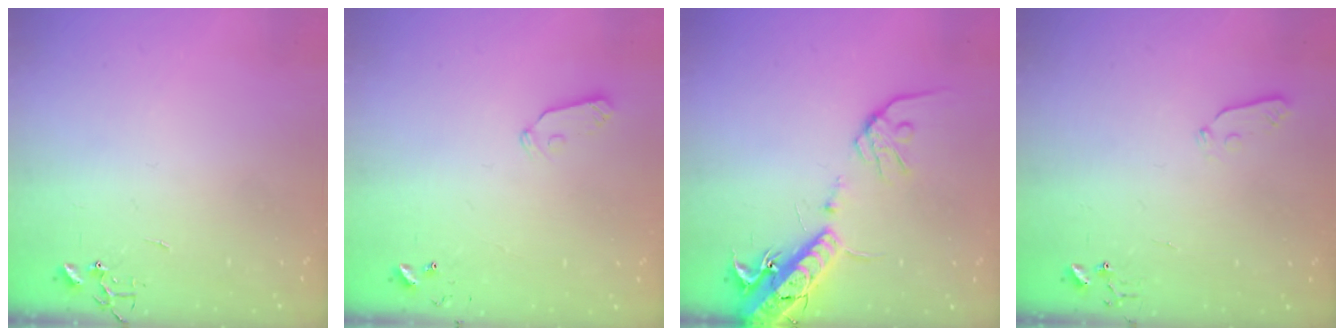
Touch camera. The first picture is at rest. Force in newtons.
{"total": 5.3, "press": 5.3, "slide": 0.1}
{"total": 16.5, "press": 16.2, "slide": 3.6}
{"total": 3.5, "press": 3.5, "slide": 0.4}